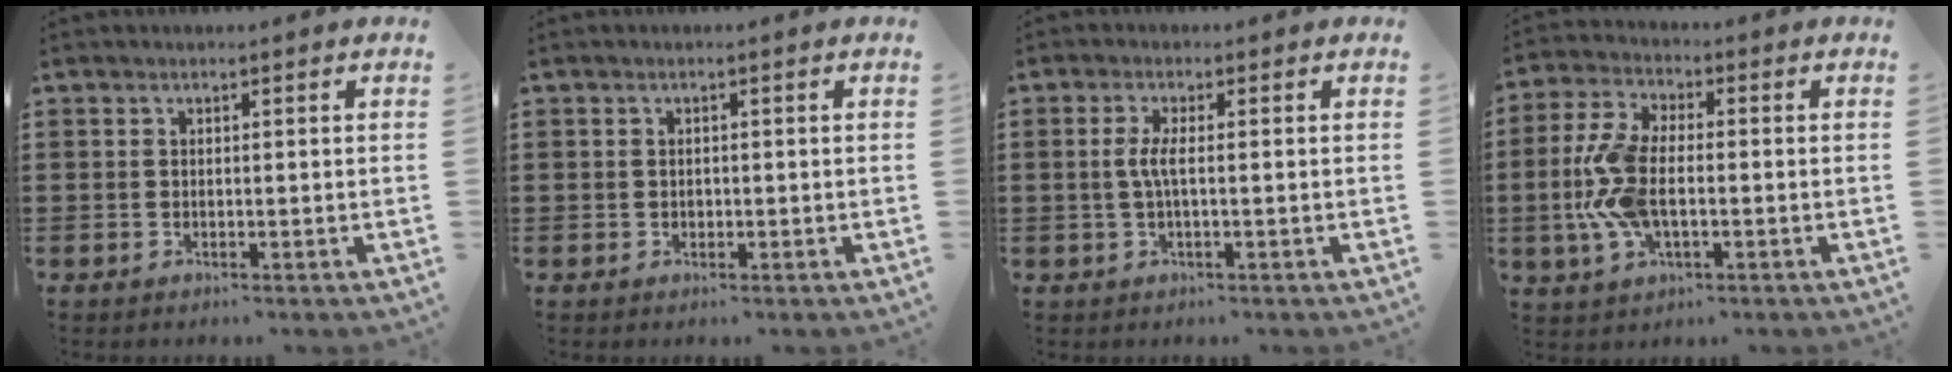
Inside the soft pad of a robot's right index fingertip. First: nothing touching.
{"total": 0.7, "force": [0.1, 0.6, 0.2], "torque": [-0.006, 0.003, 0.003]}
{"total": 2.9, "force": [-0.2, 0.4, 2.9], "torque": [-0.070, -0.008, -0.009]}
{"total": 9.5, "force": [-1.1, 4.7, 8.2], "torque": [-0.207, -0.010, -0.031]}